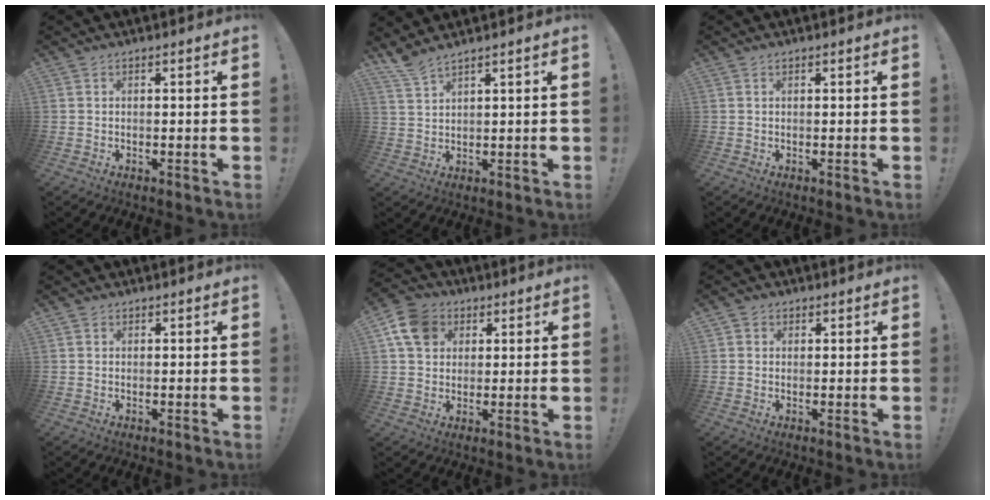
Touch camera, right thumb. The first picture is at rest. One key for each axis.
{"total": 4.6, "fx": 4.1, "fy": 0.4, "fz": 2.1, "tx": -0.046, "ty": -0.025, "tz": 0.075}
{"total": 0.0}
{"total": 0.7, "fx": 0.3, "fy": 0.6, "fz": -0.1, "tx": 0.004, "ty": 0.000, "tz": 0.006}
{"total": 10.8, "fx": 3.9, "fy": 8.7, "fz": 5.1, "tx": -0.095, "ty": -0.005, "tz": 0.081}
{"total": 1.8, "fx": 0.5, "fy": 1.6, "fz": 0.4, "tx": -0.007, "ty": 0.002, "tz": 0.009}